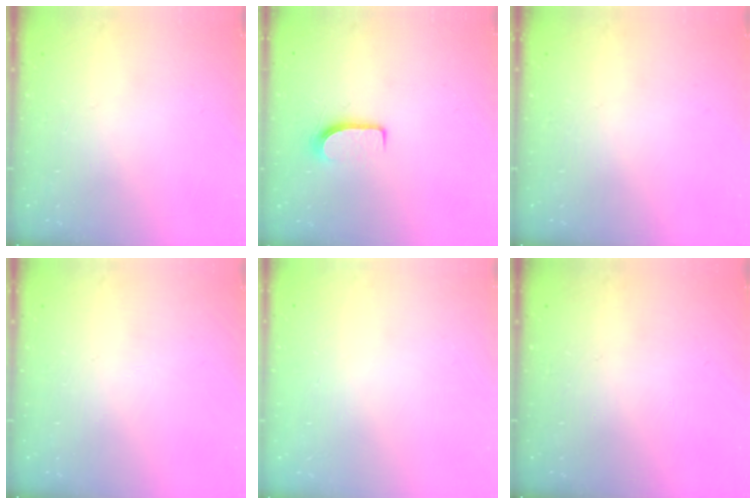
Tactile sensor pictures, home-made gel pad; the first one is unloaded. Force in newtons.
{"total": 6.5, "press": 6.4, "slide": 0.6}
{"total": 0.0}
{"total": 0.0}
{"total": 0.0}
{"total": 0.0}